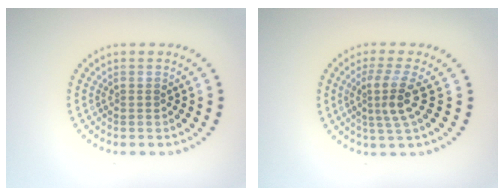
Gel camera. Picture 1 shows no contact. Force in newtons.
{"total": 3.1, "press": 2.3, "slide": 2.1}